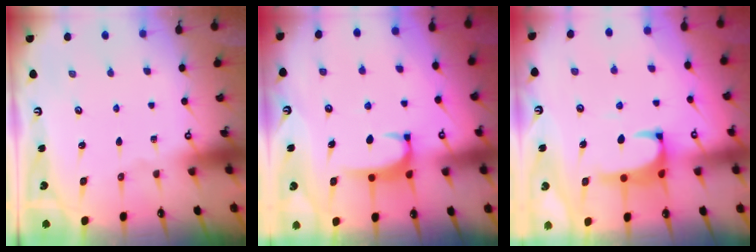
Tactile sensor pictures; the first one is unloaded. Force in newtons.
{"total": 1.8, "press": 1.8, "slide": 0.5}
{"total": 1.5, "press": 1.4, "slide": 0.7}